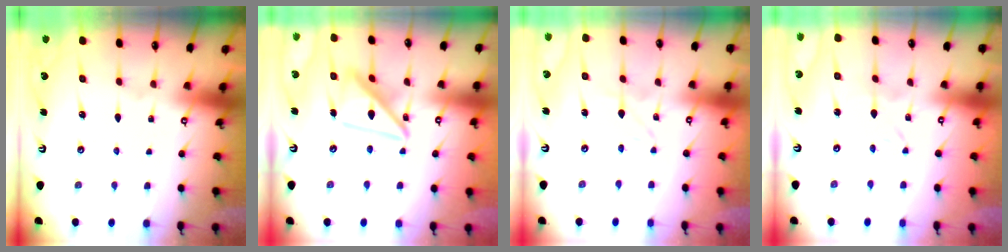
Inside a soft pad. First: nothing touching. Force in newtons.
{"total": 14.9, "press": 14.9, "slide": 1.4}
{"total": 1.6, "press": 1.6, "slide": 0.2}
{"total": 0.0}